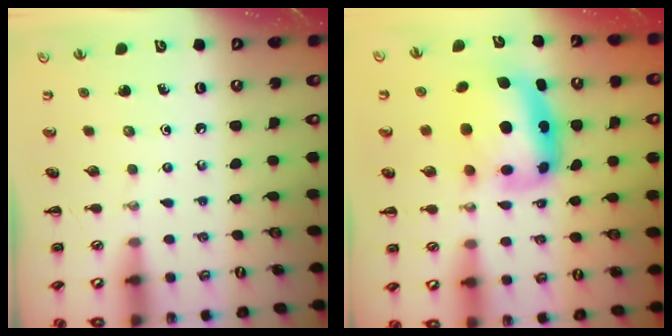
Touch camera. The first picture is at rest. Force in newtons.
{"total": 8.9, "press": 8.6, "slide": 2.5}